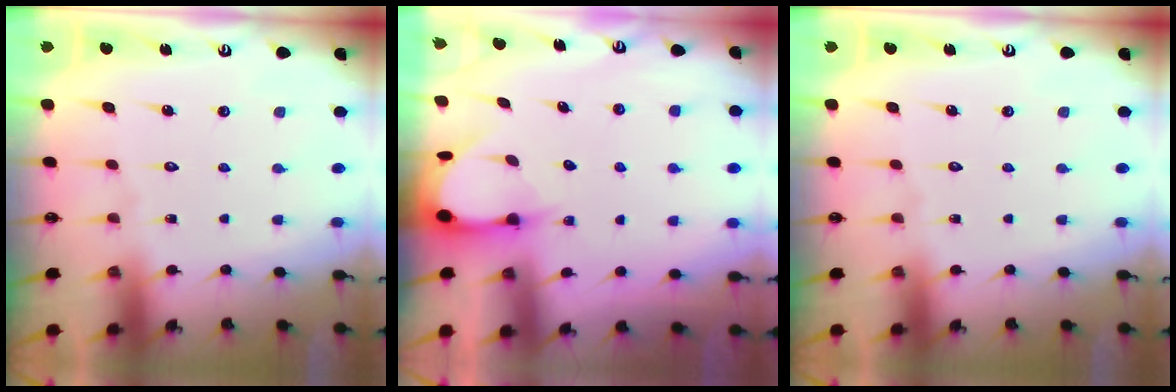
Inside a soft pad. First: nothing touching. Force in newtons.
{"total": 3.4, "press": 3.3, "slide": 0.4}
{"total": 0.0}